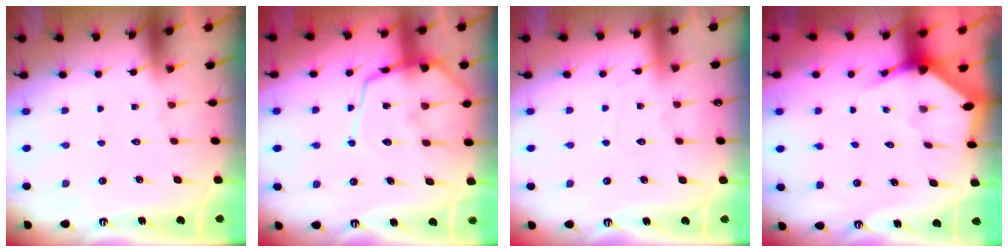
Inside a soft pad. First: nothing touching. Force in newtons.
{"total": 13.6, "press": 13.6, "slide": 1.2}
{"total": 2.9, "press": 2.8, "slide": 0.4}
{"total": 3.0, "press": 3.0, "slide": 0.1}